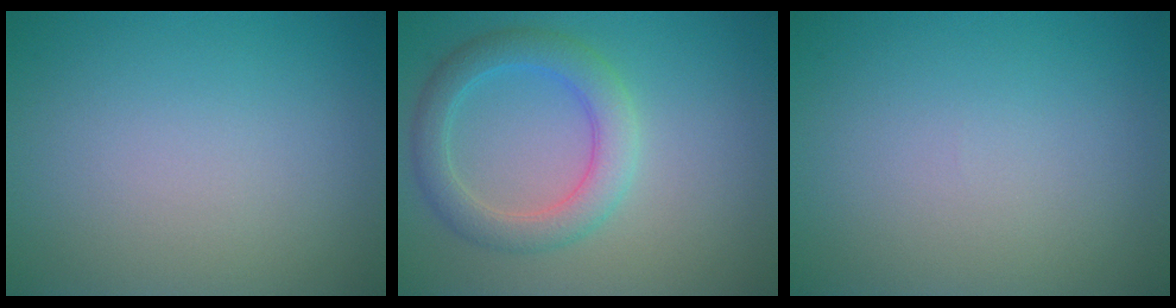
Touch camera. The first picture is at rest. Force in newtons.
{"total": 4.0, "press": 4.0, "slide": 0.2}
{"total": 0.0}